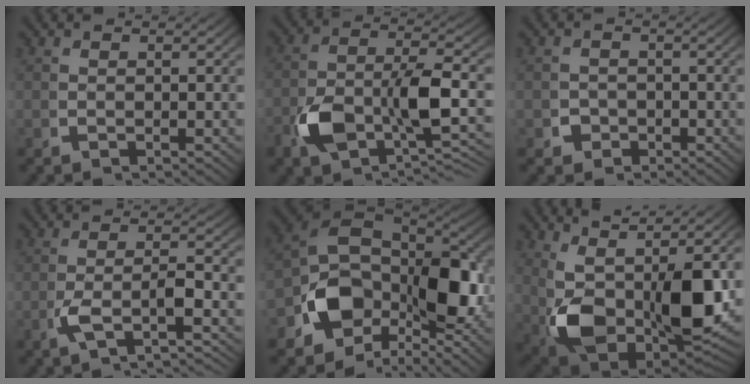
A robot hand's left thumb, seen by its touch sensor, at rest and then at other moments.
{"total": 7.2, "force": [-2.9, 3.4, 5.6], "torque": [-0.127, -0.018, -0.044]}
{"total": 1.8, "force": [-1.0, 1.4, -0.1], "torque": [0.001, -0.003, -0.019]}
{"total": 3.9, "force": [-1.7, 1.1, 3.3], "torque": [-0.077, -0.001, -0.030]}
{"total": 12.5, "force": [-0.8, 8.1, 9.5], "torque": [-0.198, -0.032, -0.011]}
{"total": 15.4, "force": [-0.2, 9.2, 12.3], "torque": [-0.259, -0.069, 0.031]}